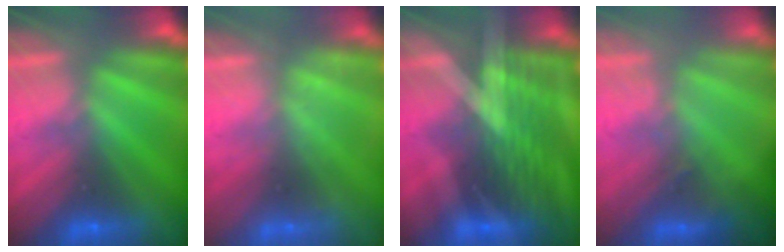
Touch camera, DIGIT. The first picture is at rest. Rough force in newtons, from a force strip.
{"total": 2.3}
{"total": 3.0}
{"total": 2.7}